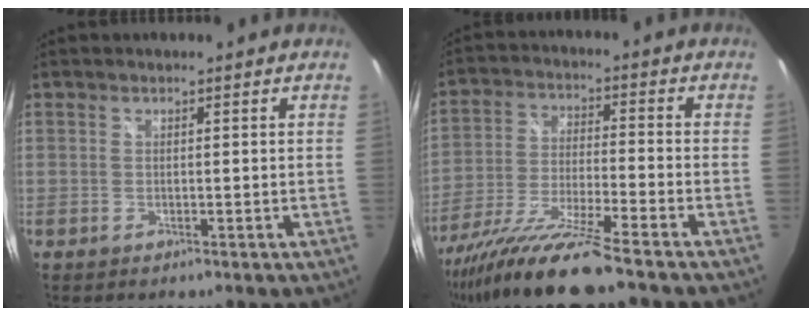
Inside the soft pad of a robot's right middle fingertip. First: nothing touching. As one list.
[{"total": 15.1, "force": [-12.5, -0.8, 8.3], "torque": [-0.168, -0.035, -0.231]}]